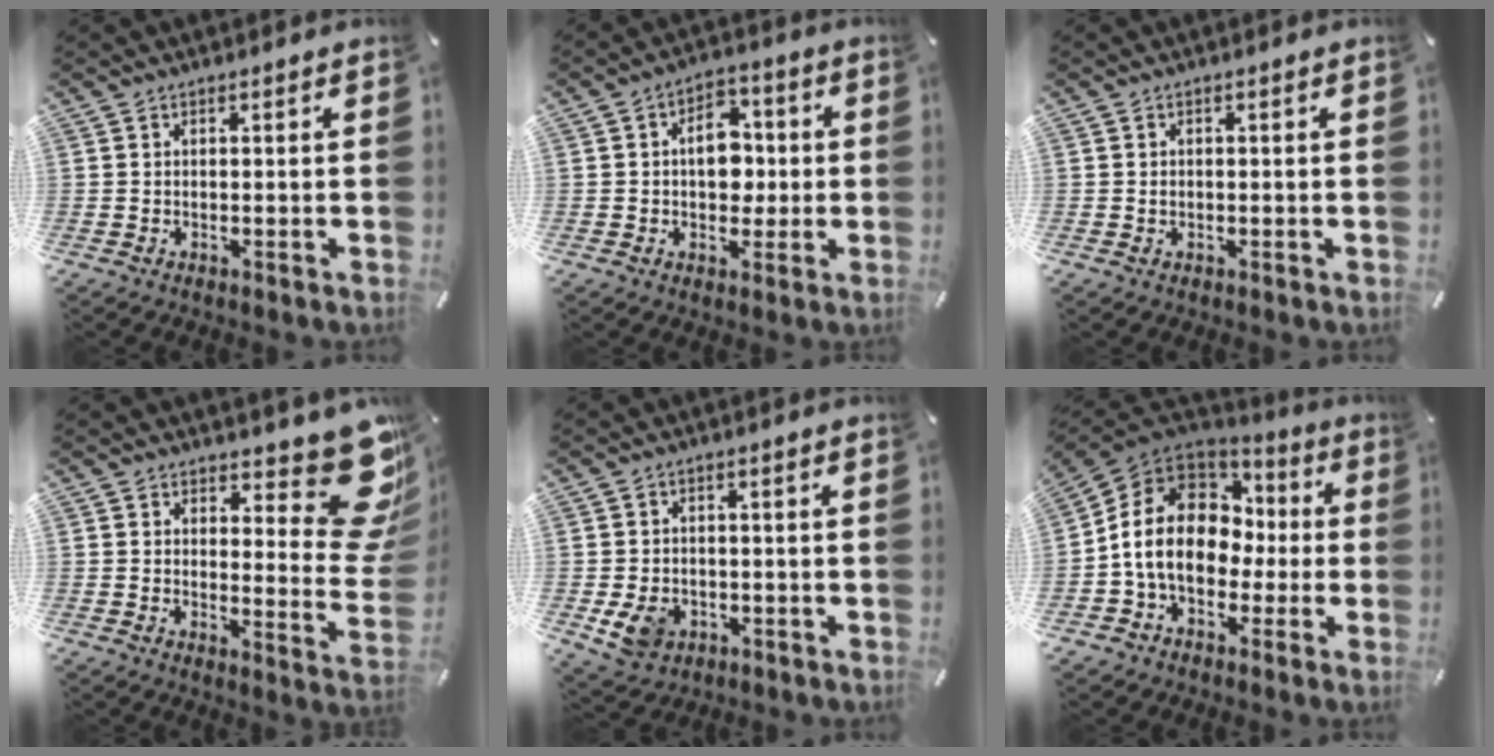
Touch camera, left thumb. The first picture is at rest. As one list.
[{"total": 9.1, "force": [0.2, 6.7, 6.2], "torque": [-0.080, 0.007, 0.001]}, {"total": 0.9, "force": [-0.1, 0.7, 0.5], "torque": [-0.011, 0.002, -0.003]}, {"total": 15.5, "force": [9.4, 6.9, 10.2], "torque": [-0.106, -0.087, 0.164]}, {"total": 6.5, "force": [-1.8, 5.4, 3.3], "torque": [-0.064, 0.002, -0.033]}, {"total": 14.6, "force": [-1.1, 11.9, 8.5], "torque": [-0.187, 0.021, -0.015]}]